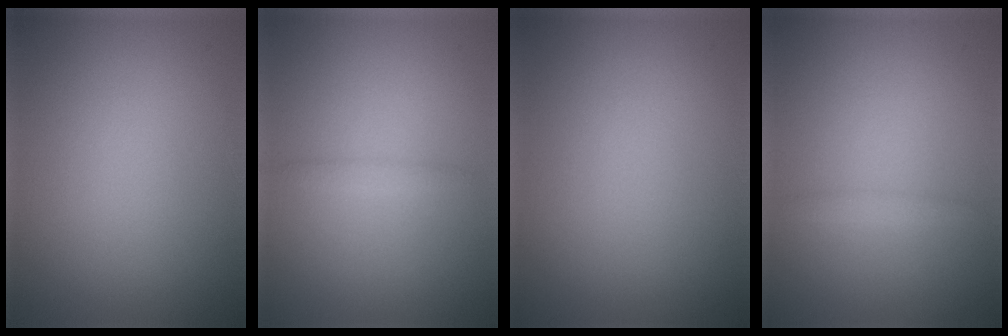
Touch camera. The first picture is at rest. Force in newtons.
{"total": 0.7, "press": 0.7, "slide": 0.0}
{"total": 0.0}
{"total": 0.8, "press": 0.8, "slide": 0.0}